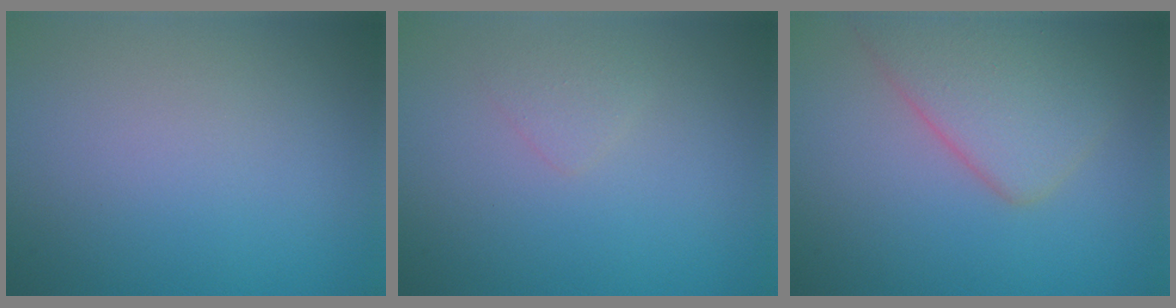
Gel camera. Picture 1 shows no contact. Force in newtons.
{"total": 1.1, "press": 1.1, "slide": 0.1}
{"total": 5.4, "press": 5.4, "slide": 0.4}